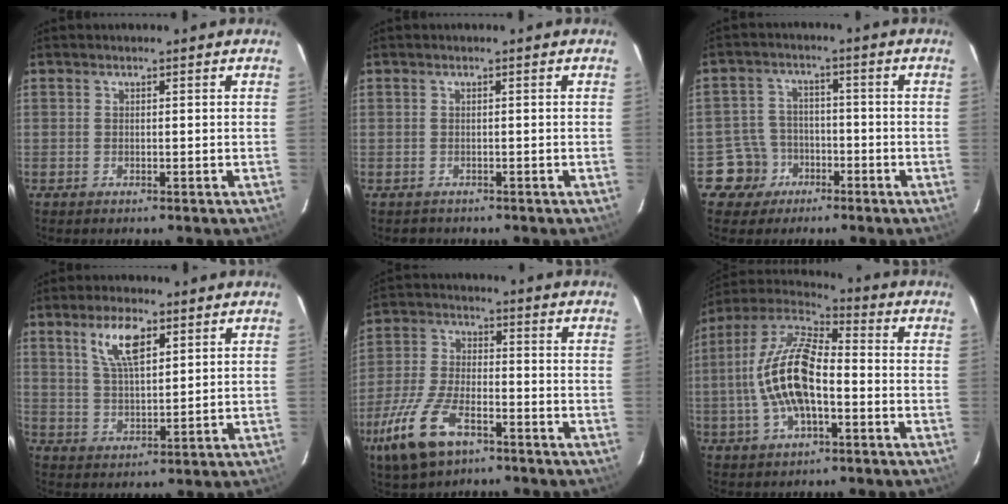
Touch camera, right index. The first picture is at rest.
{"total": 1.3, "force": [-0.9, 1.0, -0.2], "torque": [0.001, 0.004, -0.009]}
{"total": 6.4, "force": [-3.4, 5.5, -0.1], "torque": [-0.019, 0.025, -0.057]}
{"total": 8.0, "force": [4.0, 1.8, 6.7], "torque": [-0.131, 0.001, 0.082]}
{"total": 14.6, "force": [-8.2, 6.7, 10.0], "torque": [-0.229, -0.022, -0.155]}
{"total": 15.5, "force": [-2.9, 6.5, 13.8], "torque": [-0.278, 0.009, -0.059]}